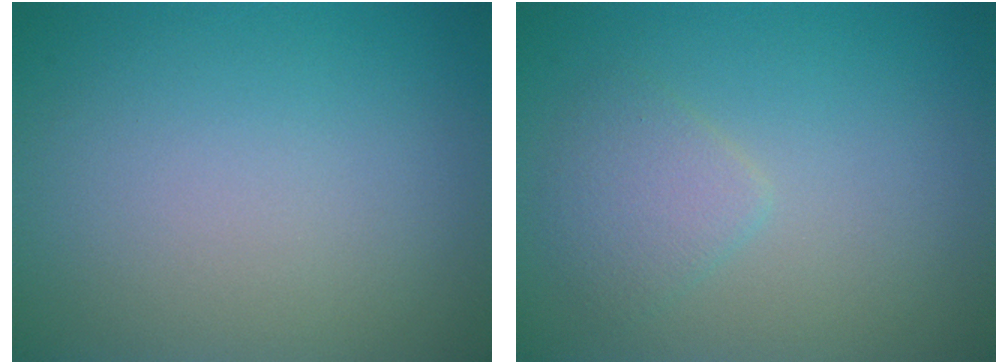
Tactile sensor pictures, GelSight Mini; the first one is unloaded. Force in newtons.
{"total": 2.0, "press": 2.0, "slide": 0.1}